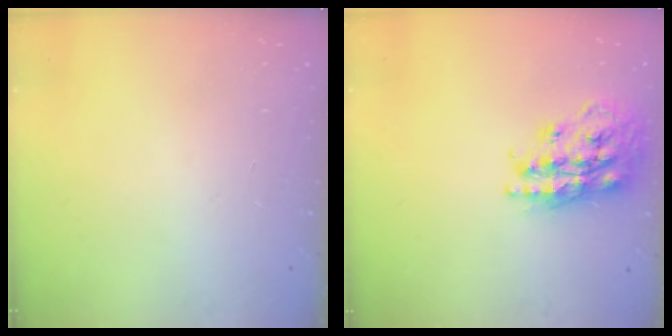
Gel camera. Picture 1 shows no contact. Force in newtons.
{"total": 20.8, "press": 20.8, "slide": 1.4}